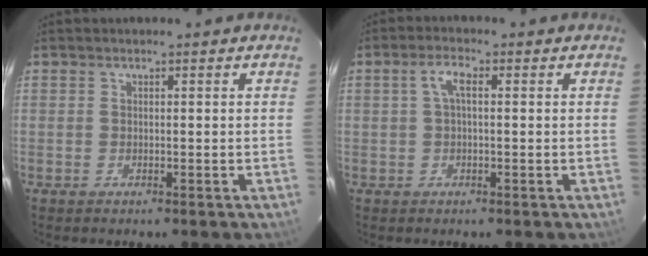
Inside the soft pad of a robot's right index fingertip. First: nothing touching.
{"total": 2.9, "force": [0.4, 1.0, 2.7], "torque": [-0.056, 0.010, 0.008]}